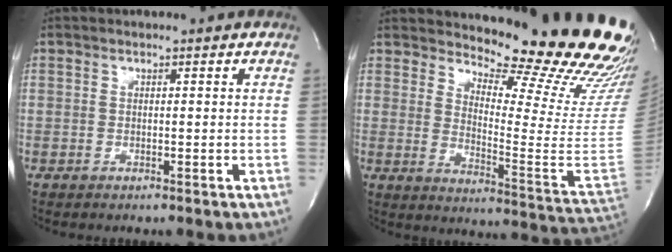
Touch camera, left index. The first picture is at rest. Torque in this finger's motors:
{"motor_torque": [0.18, -0.20, 0.52, 0.10]}